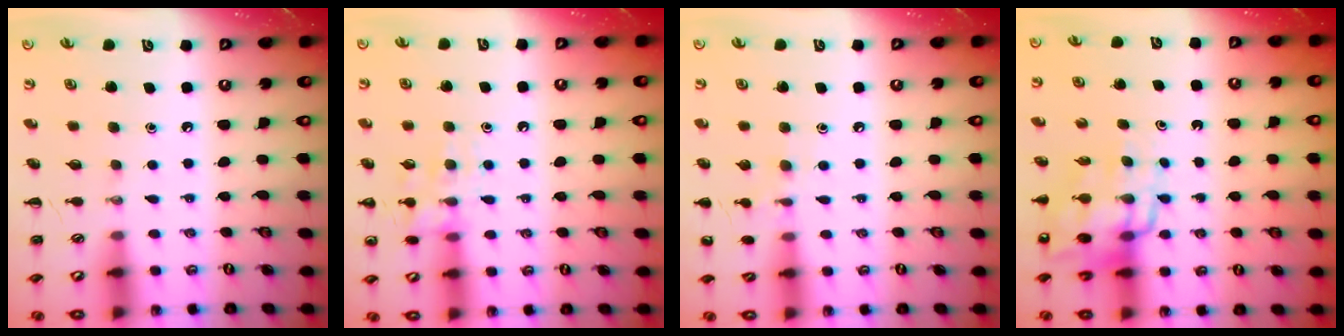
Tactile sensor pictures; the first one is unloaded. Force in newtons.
{"total": 10.6, "press": 10.6, "slide": 0.4}
{"total": 6.9, "press": 6.7, "slide": 1.9}
{"total": 13.6, "press": 13.2, "slide": 3.4}